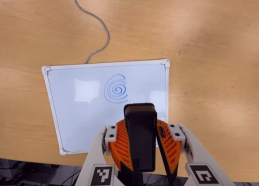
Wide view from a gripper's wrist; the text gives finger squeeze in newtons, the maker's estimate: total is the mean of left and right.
{"total": 12.1, "left": 10.8, "right": 13.5}